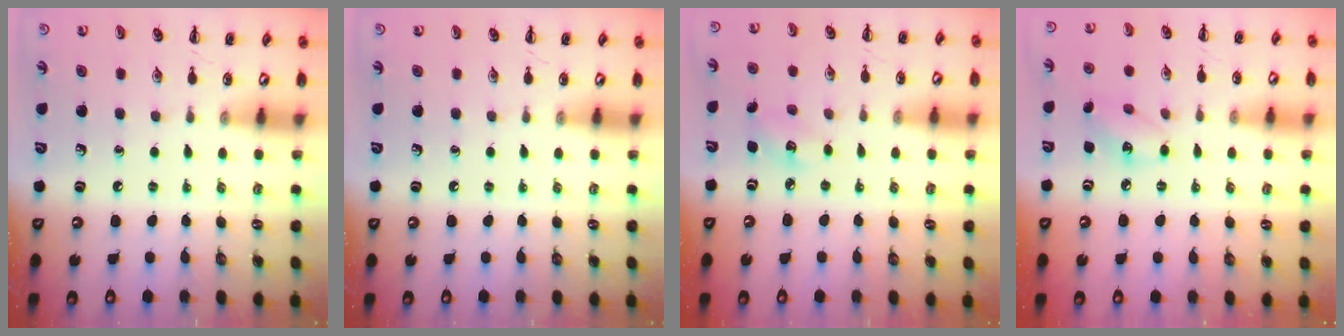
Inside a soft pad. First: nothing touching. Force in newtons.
{"total": 0.0}
{"total": 3.7, "press": 3.6, "slide": 1.0}
{"total": 6.5, "press": 6.4, "slide": 1.0}